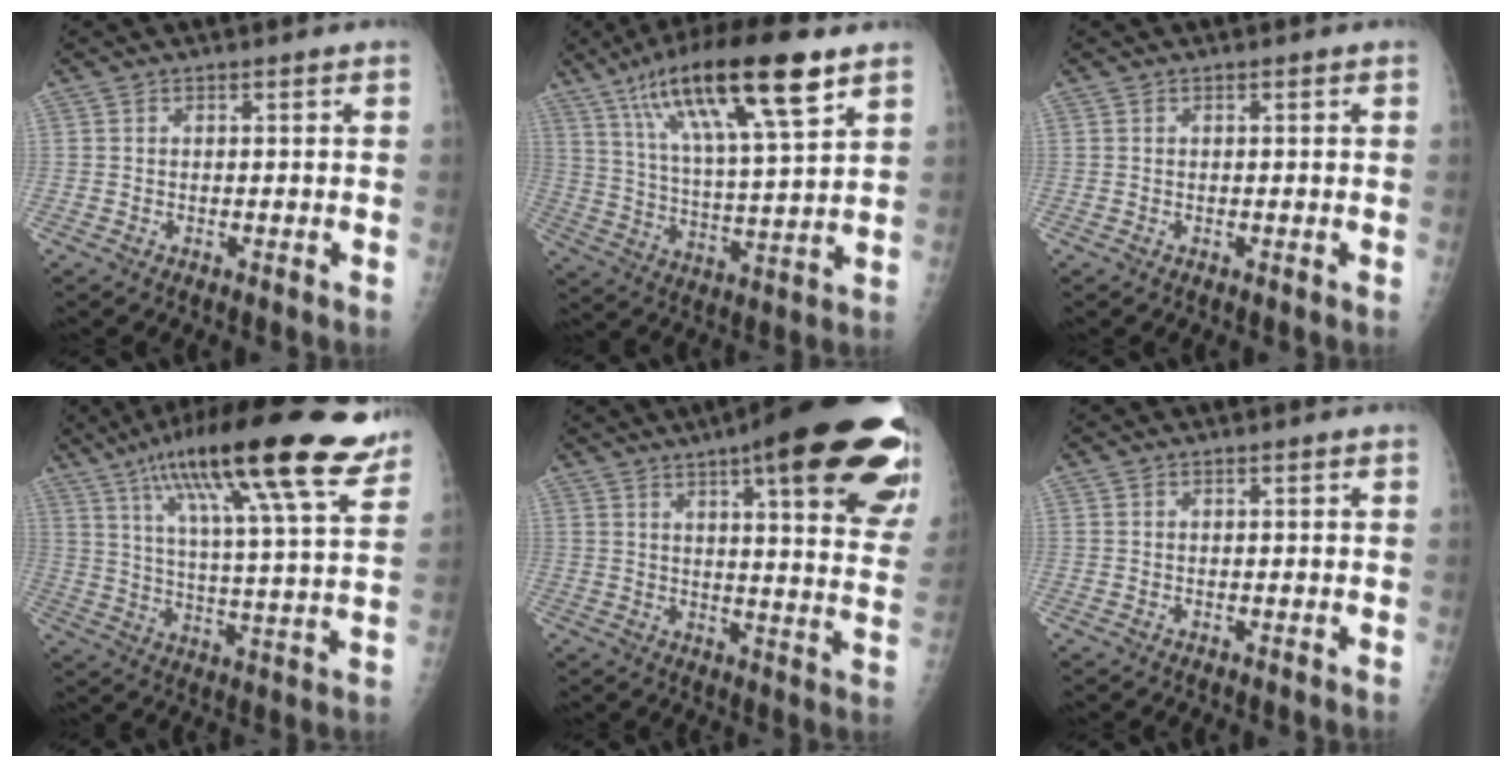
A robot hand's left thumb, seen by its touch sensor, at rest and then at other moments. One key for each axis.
{"total": 21.2, "fx": 11.9, "fy": 4.2, "fz": 17.0, "tx": -0.292, "ty": -0.027, "tz": 0.213}
{"total": 0.0}
{"total": 25.5, "fx": 16.6, "fy": 4.3, "fz": 18.8, "tx": -0.293, "ty": -0.036, "tz": 0.256}
{"total": 28.0, "fx": 16.2, "fy": 5.9, "fz": 22.0, "tx": -0.222, "ty": -0.036, "tz": 0.203}
{"total": 0.0}